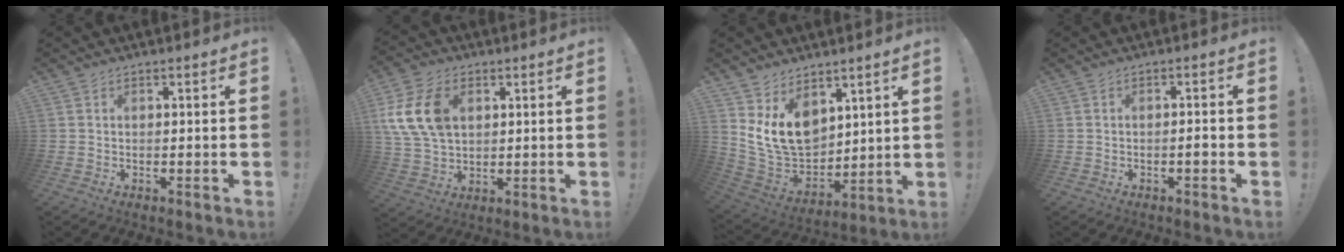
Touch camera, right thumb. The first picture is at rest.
{"total": 15.4, "force": [4.2, 10.8, 10.2], "torque": [-0.195, -0.001, 0.083]}
{"total": 14.8, "force": [6.4, 10.4, 8.5], "torque": [-0.167, -0.051, 0.127]}
{"total": 2.2, "force": [-1.0, -0.1, 2.0], "torque": [-0.038, 0.002, -0.017]}